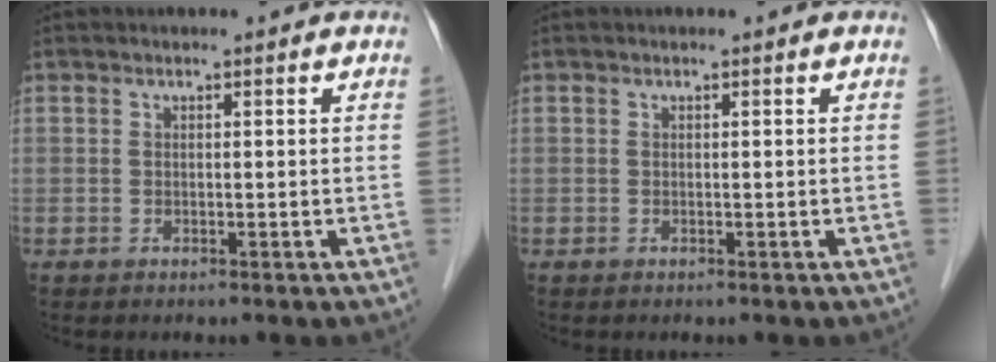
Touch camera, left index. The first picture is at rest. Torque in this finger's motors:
{"motor_torque": [0.00, 0.00, 0.00, -0.01]}